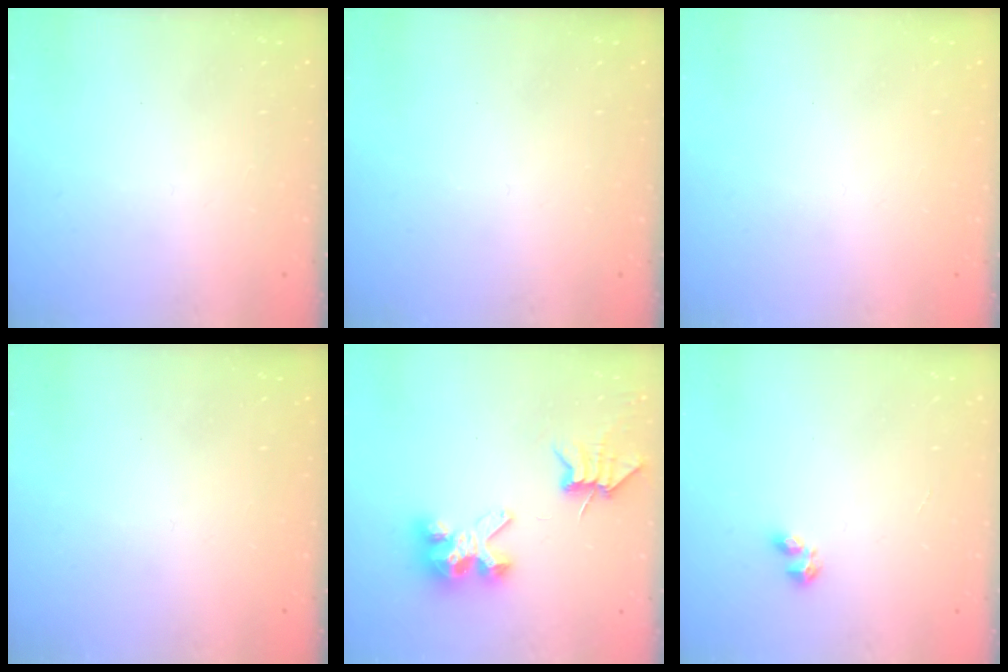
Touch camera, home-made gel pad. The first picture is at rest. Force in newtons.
{"total": 0.0}
{"total": 0.7, "press": 0.6, "slide": 0.3}
{"total": 0.7, "press": 0.6, "slide": 0.3}
{"total": 6.7, "press": 6.7, "slide": 0.6}
{"total": 2.9, "press": 2.8, "slide": 0.5}